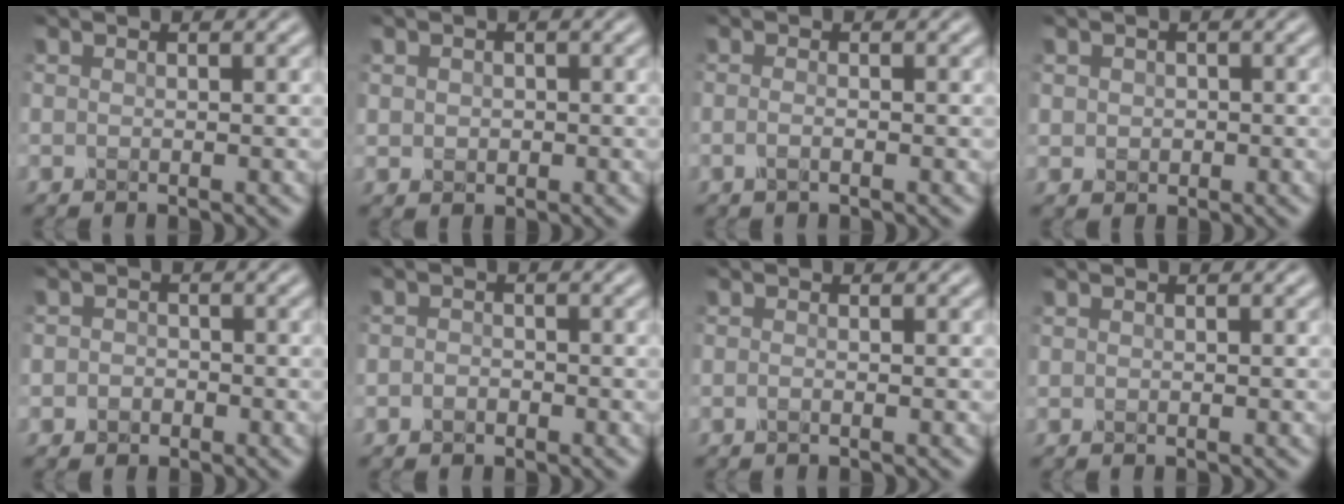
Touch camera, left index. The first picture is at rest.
{"total": 1.0, "force": [0.1, 0.9, 0.2], "torque": [-0.001, 0.000, 0.001]}
{"total": 0.9, "force": [-0.3, 0.4, 0.8], "torque": [-0.014, 0.001, -0.010]}
{"total": 1.1, "force": [0.2, 1.1, 0.2], "torque": [0.002, 0.000, 0.001]}
{"total": 1.2, "force": [-0.4, 1.1, 0.2], "torque": [0.006, 0.003, -0.014]}
{"total": 0.8, "force": [-0.4, 0.6, 0.3], "torque": [-0.007, 0.003, -0.011]}
{"total": 0.7, "force": [-0.1, 0.4, 0.6], "torque": [-0.002, -0.005, -0.012]}
{"total": 0.0}